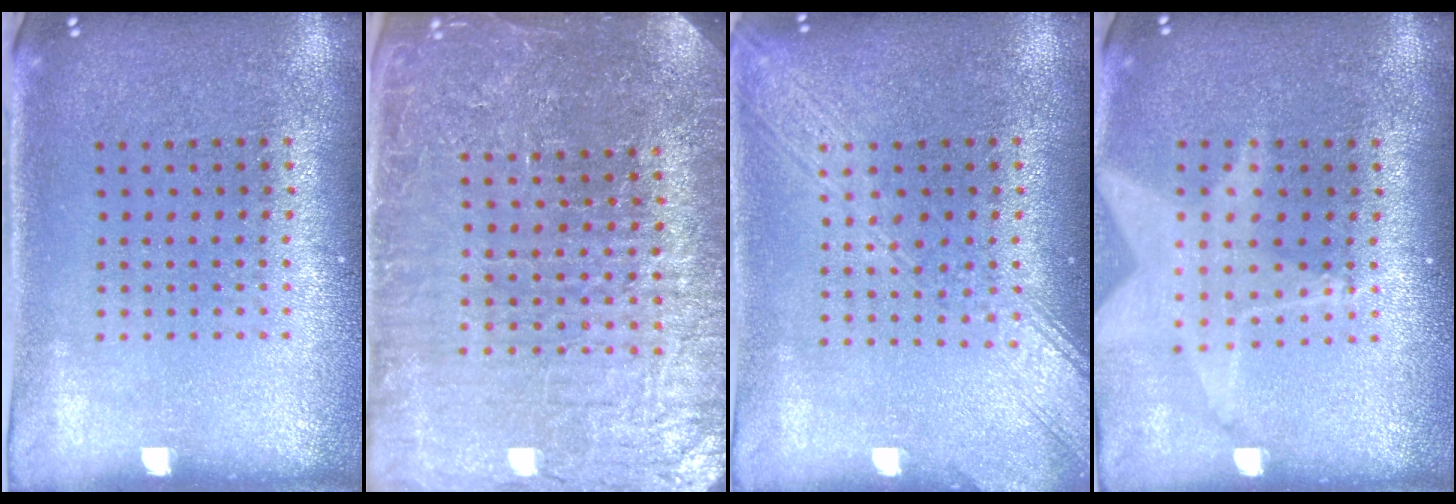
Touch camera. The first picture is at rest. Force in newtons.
{"total": 5.0, "press": 4.6, "slide": 1.9}
{"total": 3.4, "press": 3.3, "slide": 0.5}
{"total": 1.8, "press": 1.5, "slide": 1.1}